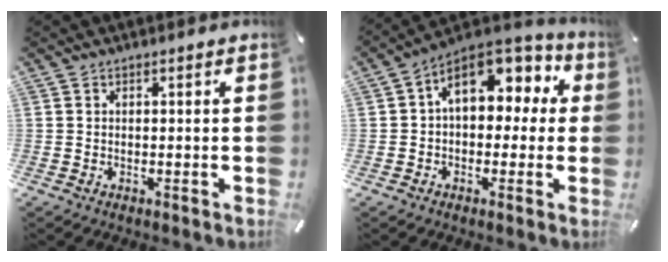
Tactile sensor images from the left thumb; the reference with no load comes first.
{"total": 11.6, "force": [4.6, 7.6, 7.5], "torque": [-0.108, -0.023, 0.083]}